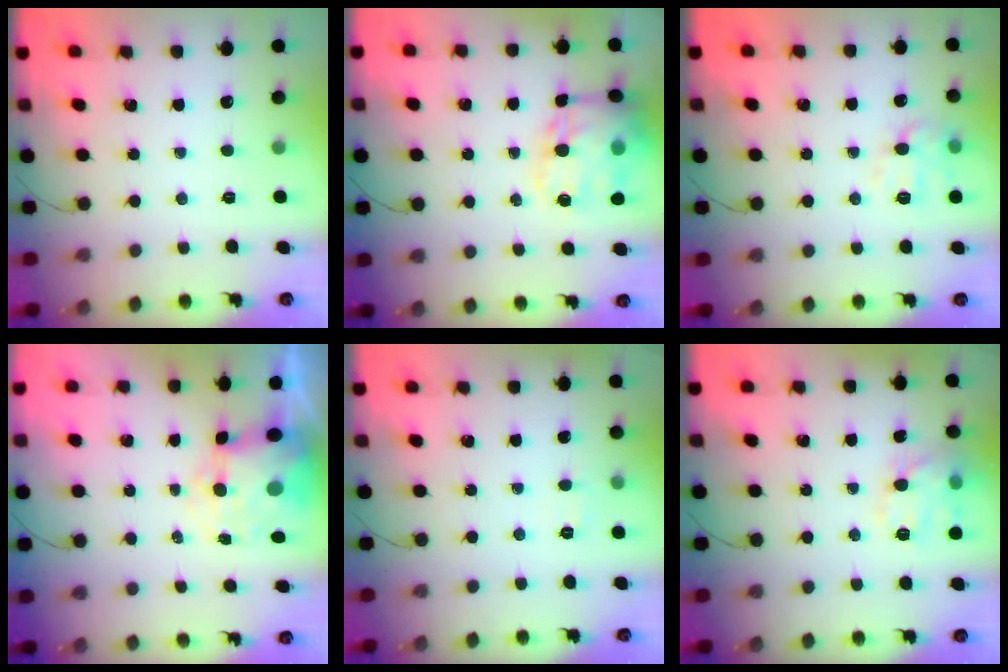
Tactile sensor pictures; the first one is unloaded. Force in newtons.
{"total": 19.7, "press": 19.4, "slide": 3.6}
{"total": 10.1, "press": 10.1, "slide": 0.7}
{"total": 8.8, "press": 8.6, "slide": 2.0}
{"total": 4.1, "press": 4.0, "slide": 1.0}
{"total": 12.8, "press": 12.8, "slide": 0.8}